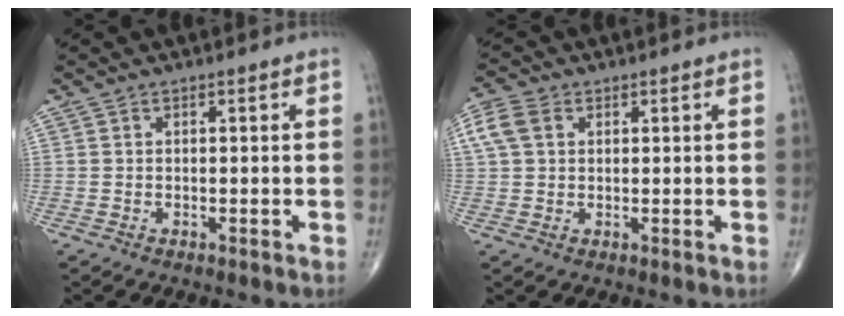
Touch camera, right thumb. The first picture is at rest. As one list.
[{"total": 5.8, "force": [1.9, 4.1, 3.6], "torque": [-0.085, 0.016, 0.036]}]